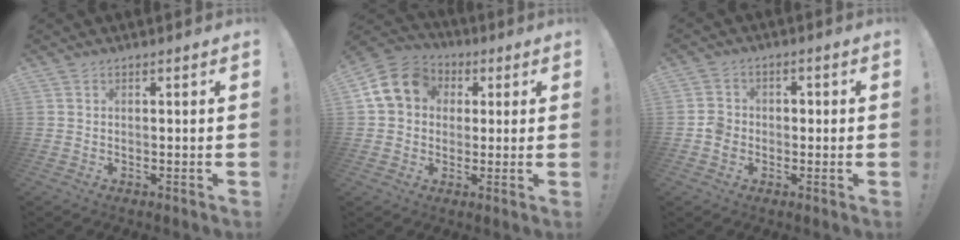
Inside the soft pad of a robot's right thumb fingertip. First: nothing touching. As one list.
[{"total": 13.4, "force": [3.3, 11.1, 6.6], "torque": [-0.105, 0.001, 0.070]}, {"total": 5.2, "force": [-2.0, 4.5, 1.6], "torque": [-0.008, 0.016, -0.038]}]